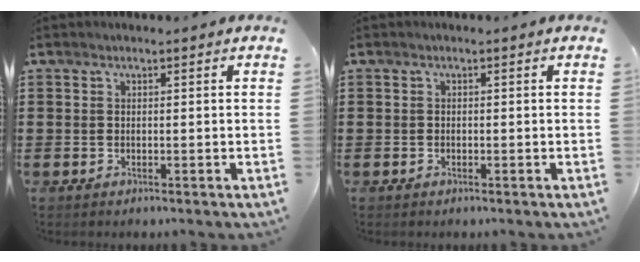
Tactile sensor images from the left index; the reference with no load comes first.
{"total": 0.6, "force": [-0.4, 0.4, 0.1], "torque": [-0.004, 0.000, -0.009]}